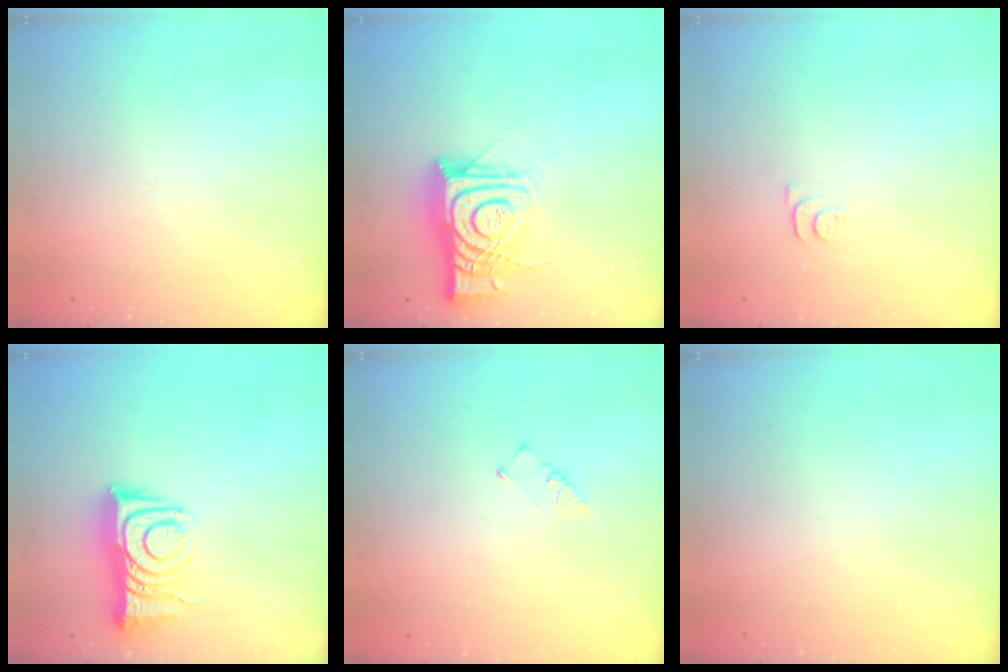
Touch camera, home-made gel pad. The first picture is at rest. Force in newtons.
{"total": 14.0, "press": 14.0, "slide": 1.4}
{"total": 7.2, "press": 7.1, "slide": 0.8}
{"total": 11.4, "press": 11.3, "slide": 1.0}
{"total": 1.9, "press": 1.9, "slide": 0.3}
{"total": 1.7, "press": 1.6, "slide": 0.1}